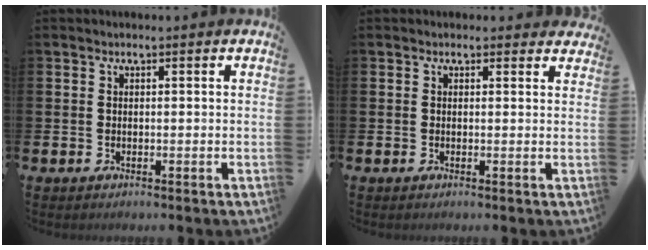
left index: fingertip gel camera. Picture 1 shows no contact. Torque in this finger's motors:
{"motor_torque": [1.04, -1.10, 0.50, 0.06]}